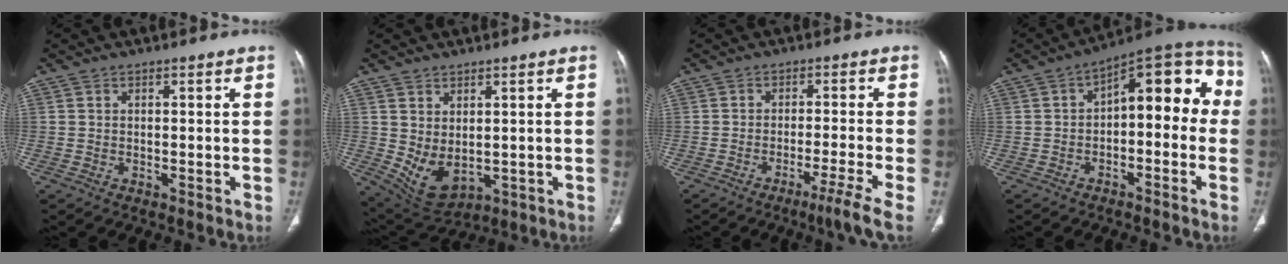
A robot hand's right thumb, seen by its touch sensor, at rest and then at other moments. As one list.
[{"total": 7.6, "force": [0.0, 4.7, 6.0], "torque": [-0.094, -0.011, 0.030]}, {"total": 5.9, "force": [-3.5, -1.2, 4.7], "torque": [-0.087, 0.009, -0.060]}, {"total": 14.9, "force": [-0.3, 8.0, 12.6], "torque": [-0.119, 0.056, -0.016]}]